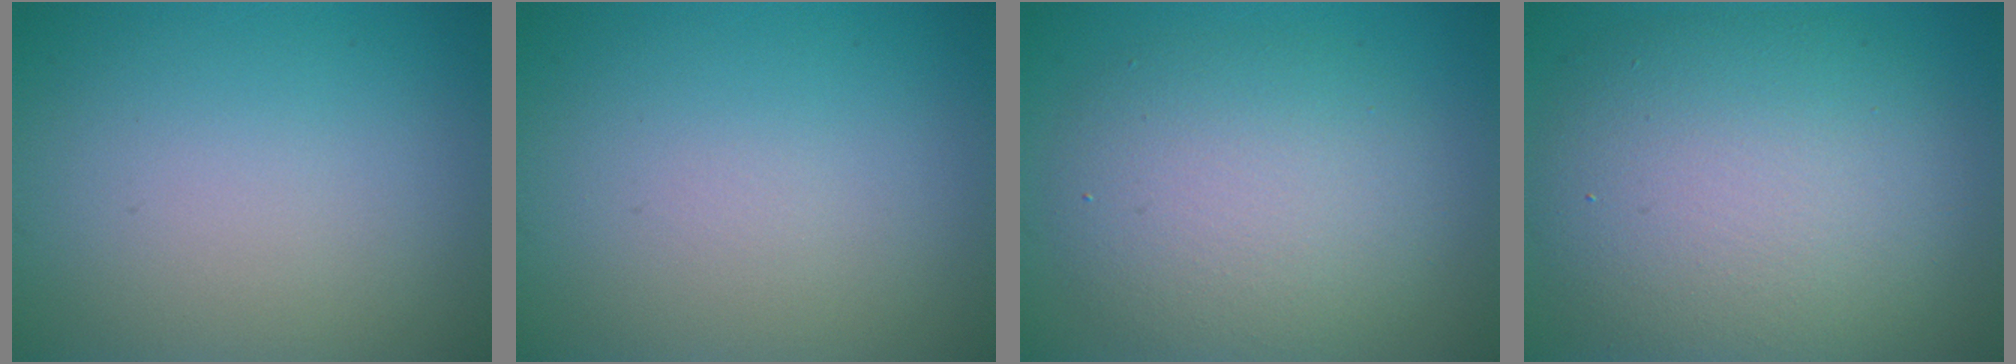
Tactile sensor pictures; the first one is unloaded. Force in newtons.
{"total": 0.0}
{"total": 6.0, "press": 5.9, "slide": 0.6}
{"total": 10.2, "press": 10.2, "slide": 0.5}